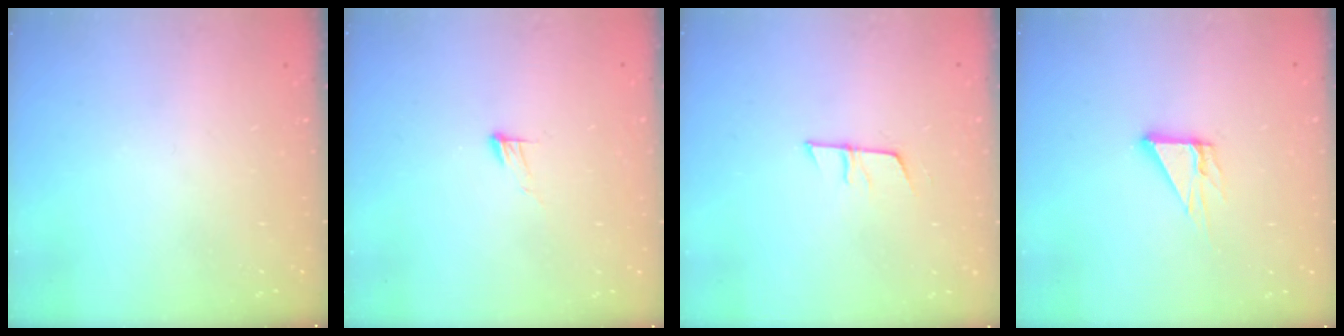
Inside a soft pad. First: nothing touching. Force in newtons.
{"total": 4.2, "press": 4.2, "slide": 0.4}
{"total": 7.2, "press": 7.1, "slide": 0.5}
{"total": 5.5, "press": 5.5, "slide": 0.3}